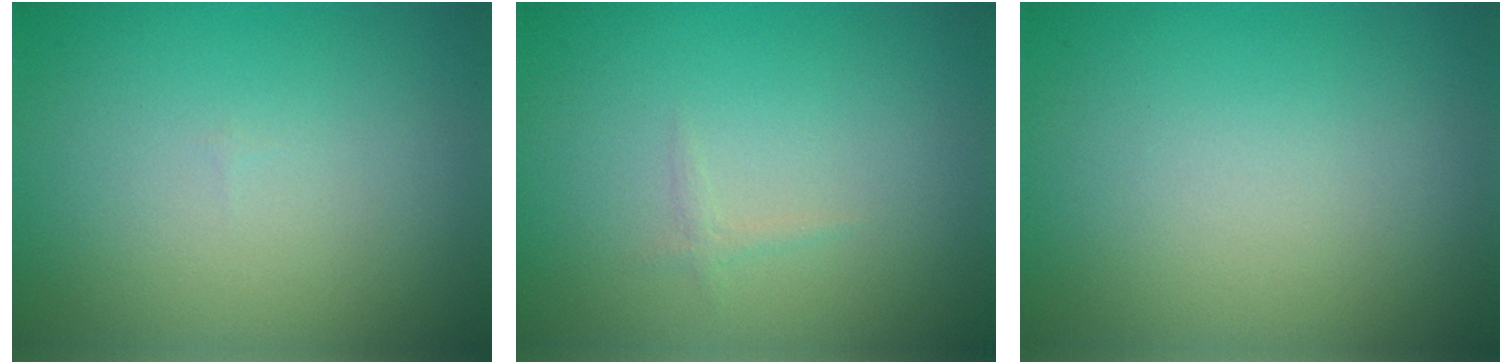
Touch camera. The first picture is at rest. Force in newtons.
{"total": 0.5, "press": 0.5, "slide": 0.0}
{"total": 0.0}